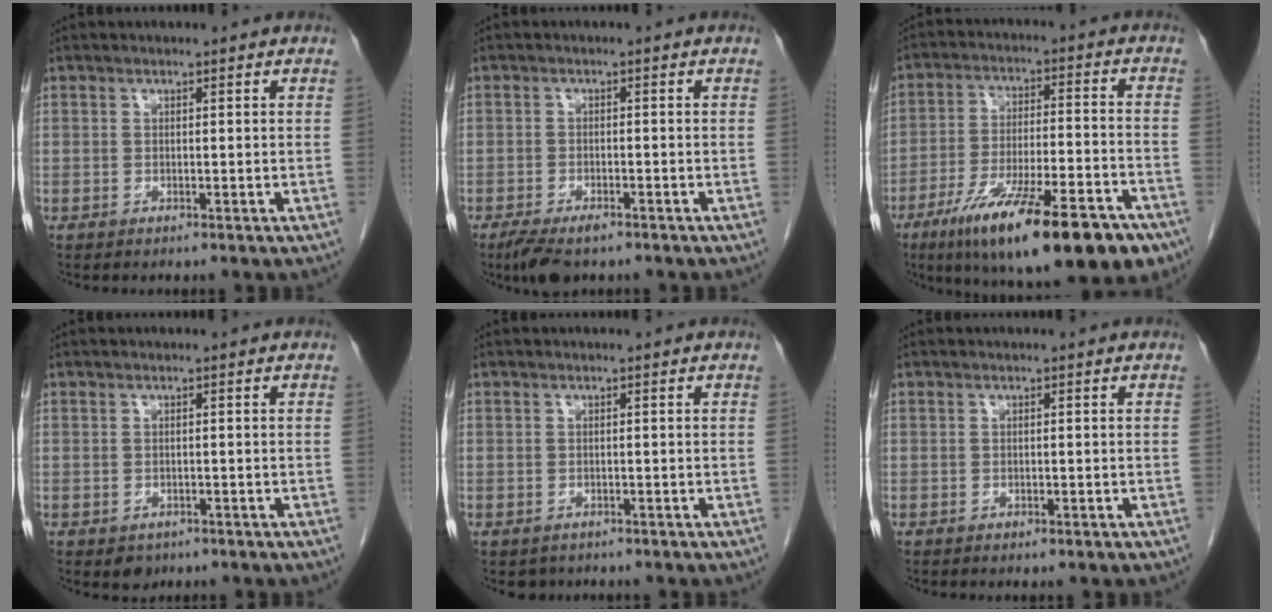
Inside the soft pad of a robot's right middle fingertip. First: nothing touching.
{"total": 5.1, "force": [-3.6, 1.8, 3.0], "torque": [-0.054, -0.008, -0.060]}
{"total": 22.2, "force": [-14.1, 4.5, 16.6], "torque": [-0.219, -0.019, -0.222]}
{"total": 2.1, "force": [-1.2, 1.6, 0.7], "torque": [-0.008, 0.001, -0.009]}
{"total": 1.6, "force": [-1.2, 1.0, 0.2], "torque": [-0.010, -0.001, -0.013]}
{"total": 0.5, "force": [-0.3, 0.3, 0.3], "torque": [-0.008, 0.000, -0.001]}